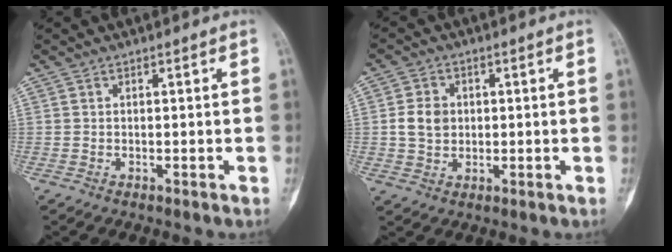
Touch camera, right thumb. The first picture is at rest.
{"total": 5.3, "force": [0.4, 4.3, 3.0], "torque": [-0.042, 0.003, 0.007]}